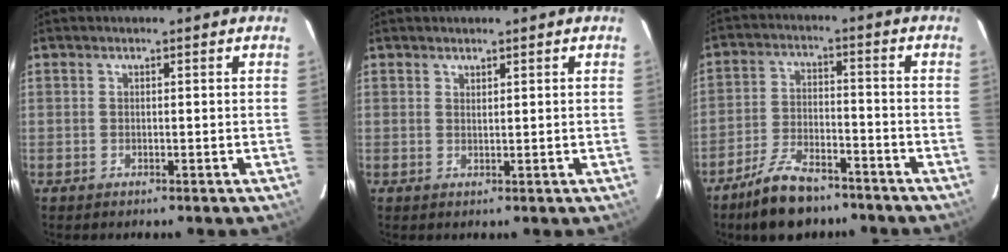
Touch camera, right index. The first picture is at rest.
{"total": 0.8, "force": [0.8, 0.2, 0.2], "torque": [-0.003, 0.001, 0.015]}
{"total": 11.2, "force": [-8.8, 4.4, 5.4], "torque": [-0.121, 0.000, -0.149]}